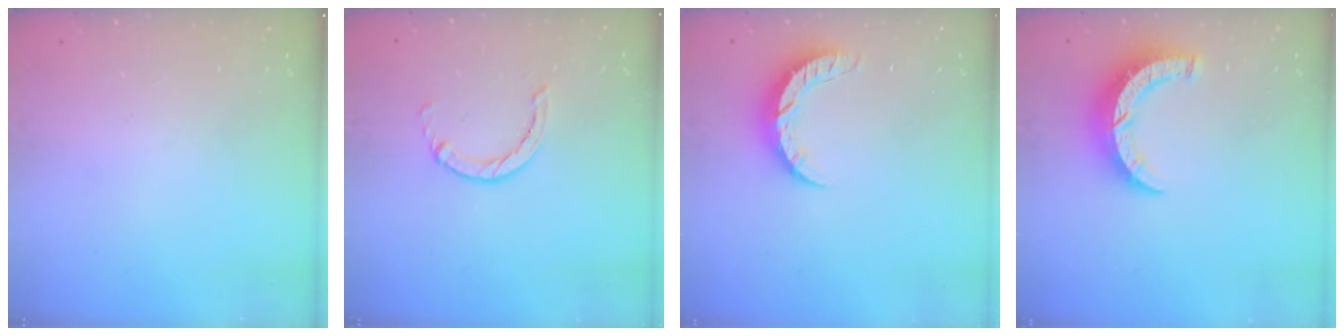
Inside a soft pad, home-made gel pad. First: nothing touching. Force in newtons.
{"total": 1.4, "press": 1.4, "slide": 0.3}
{"total": 8.7, "press": 8.6, "slide": 0.9}
{"total": 8.0, "press": 7.9, "slide": 0.7}